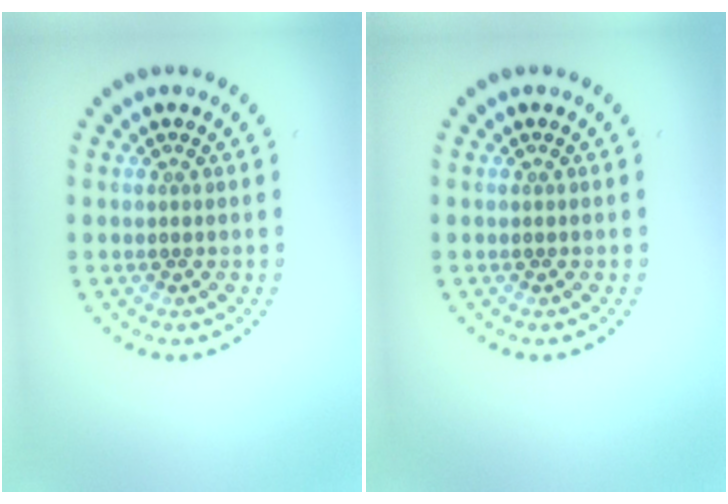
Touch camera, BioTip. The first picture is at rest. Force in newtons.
{"total": 0.0}